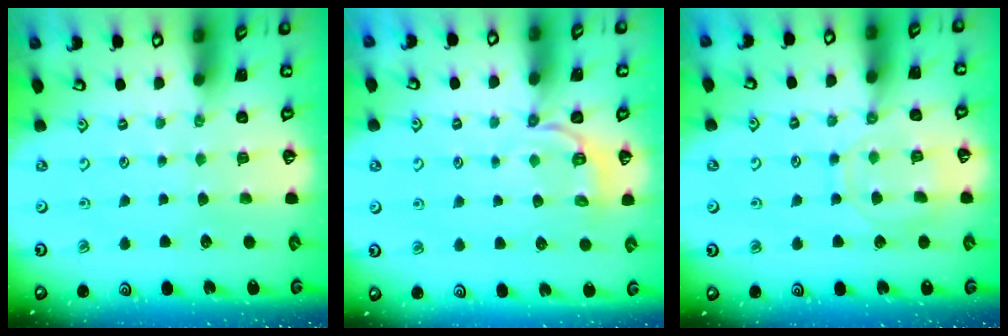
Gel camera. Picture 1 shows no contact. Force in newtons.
{"total": 5.5, "press": 5.1, "slide": 1.9}
{"total": 10.5, "press": 10.4, "slide": 1.0}